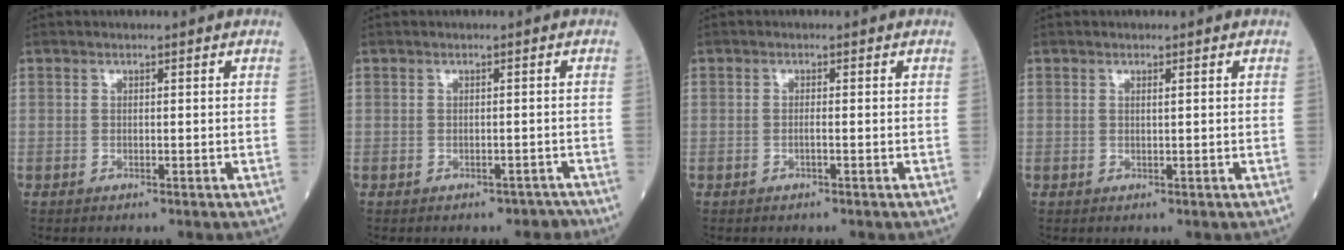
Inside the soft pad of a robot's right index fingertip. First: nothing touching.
{"total": 2.9, "force": [-2.4, 1.5, 0.2], "torque": [0.000, 0.009, -0.032]}
{"total": 0.6, "force": [-0.3, 0.0, 0.5], "torque": [-0.007, 0.003, -0.008]}
{"total": 0.6, "force": [0.2, -0.1, 0.5], "torque": [-0.013, -0.001, 0.006]}